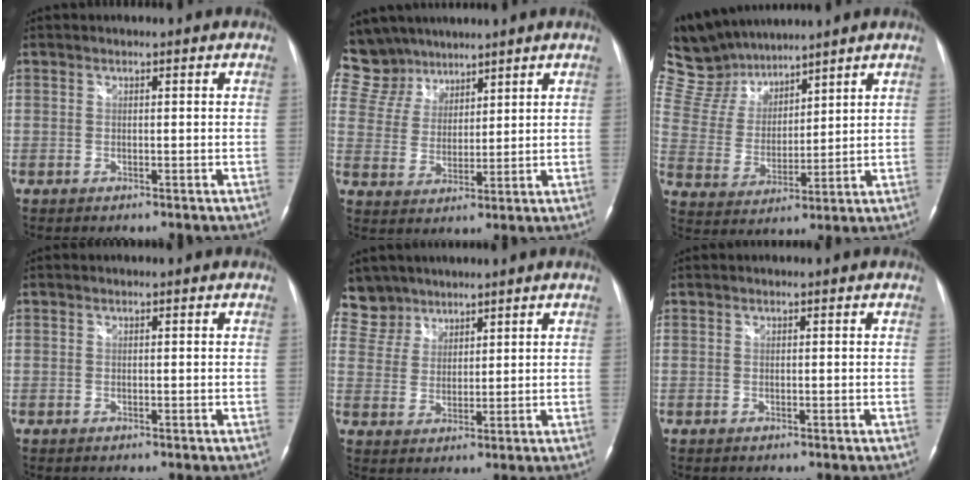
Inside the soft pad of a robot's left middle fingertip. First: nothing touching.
{"total": 9.0, "force": [7.7, 4.6, 0.1], "torque": [-0.010, 0.017, 0.160]}
{"total": 11.6, "force": [10.7, 3.7, 2.7], "torque": [-0.074, 0.020, 0.217]}
{"total": 0.0}
{"total": 5.9, "force": [4.9, 3.3, -0.7], "torque": [0.019, 0.006, 0.100]}
{"total": 0.0}